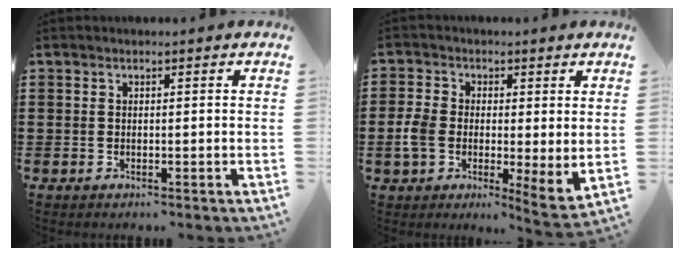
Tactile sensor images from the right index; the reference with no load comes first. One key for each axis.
{"total": 5.7, "fx": -0.2, "fy": 3.5, "fz": 4.5, "tx": -0.101, "ty": 0.005, "tz": -0.004}